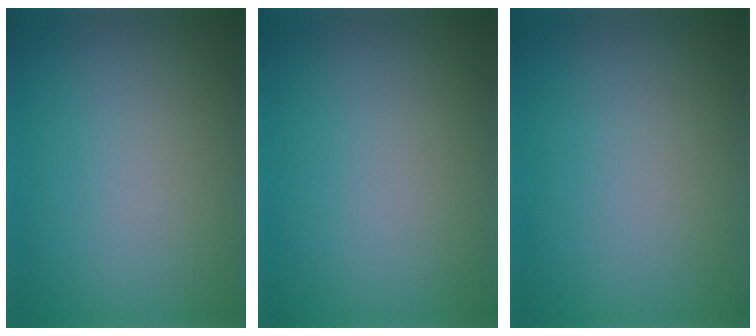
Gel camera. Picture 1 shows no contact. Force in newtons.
{"total": 0.0}
{"total": 0.0}